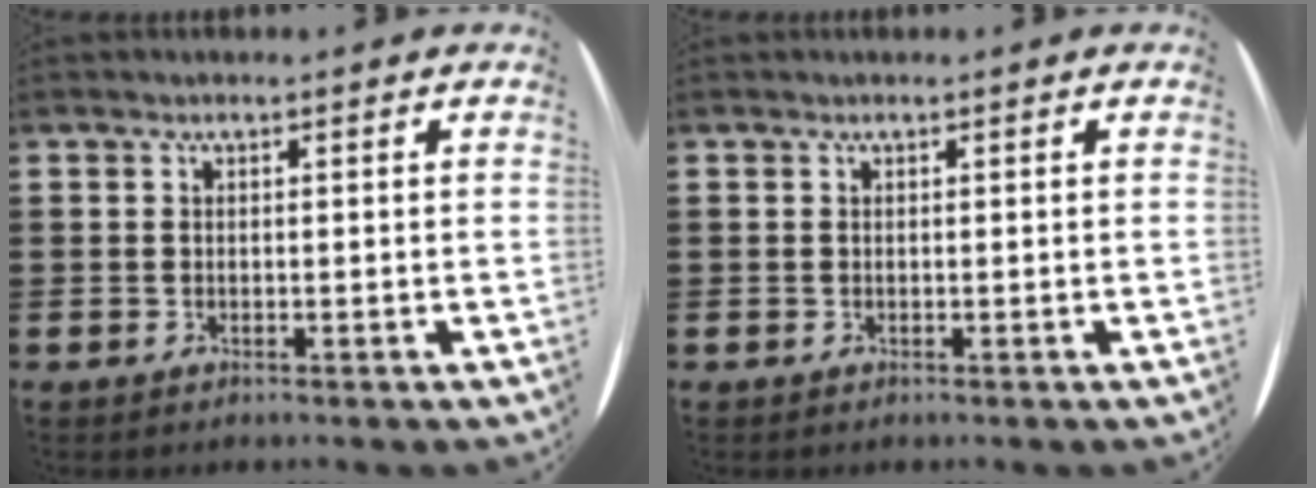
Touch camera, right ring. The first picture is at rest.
{"total": 0.0}